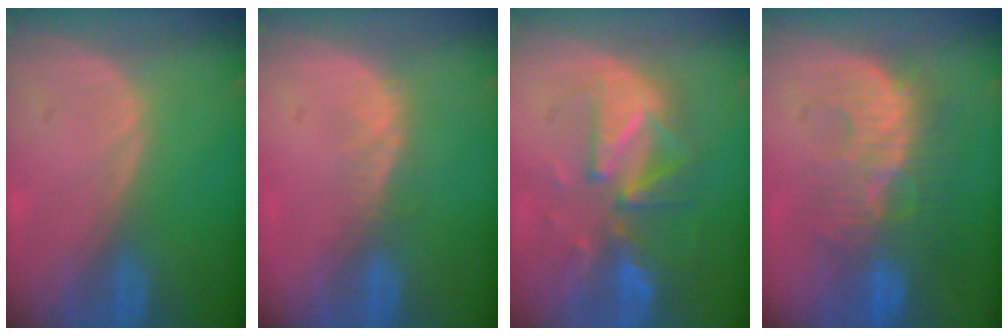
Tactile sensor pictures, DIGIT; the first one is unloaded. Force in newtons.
{"total": 2.3, "press": 1.9, "slide": 1.4}
{"total": 10.0, "press": 8.7, "slide": 4.8}
{"total": 9.6, "press": 9.3, "slide": 2.2}